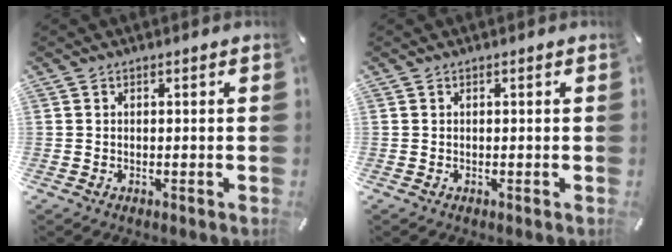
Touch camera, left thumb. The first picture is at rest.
{"total": 0.0}